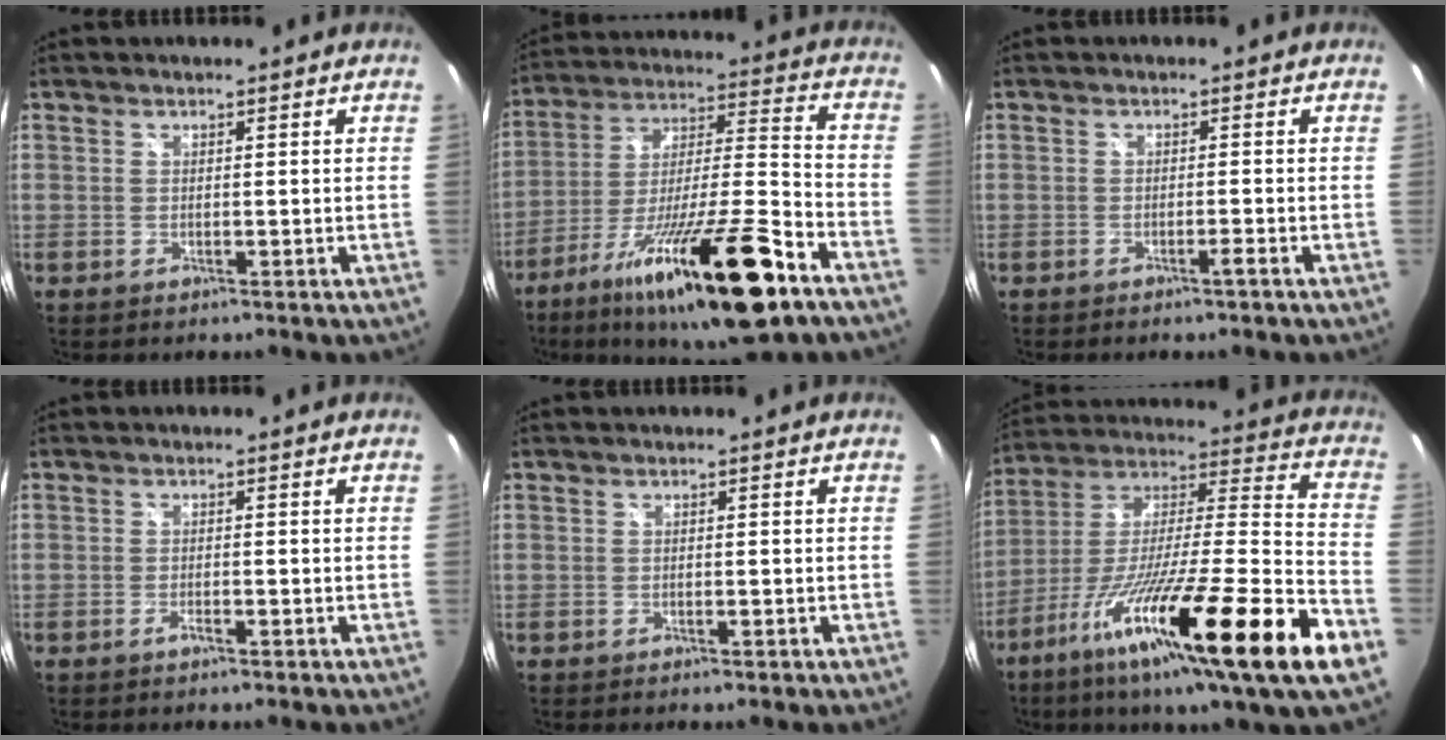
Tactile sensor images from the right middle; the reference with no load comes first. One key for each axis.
{"total": 25.3, "fx": -15.7, "fy": 3.6, "fz": 19.5, "tx": -0.340, "ty": -0.037, "tz": -0.260}
{"total": 1.2, "fx": -1.0, "fy": -0.2, "fz": 0.8, "tx": -0.016, "ty": 0.001, "tz": -0.018}
{"total": 1.3, "fx": -0.9, "fy": 0.3, "fz": 0.9, "tx": -0.019, "ty": -0.001, "tz": -0.019}
{"total": 0.8, "fx": -0.5, "fy": 0.3, "fz": 0.5, "tx": -0.008, "ty": -0.001, "tz": -0.008}
{"total": 29.2, "fx": -15.9, "fy": 1.1, "fz": 24.4, "tx": -0.383, "ty": -0.063, "tz": -0.268}